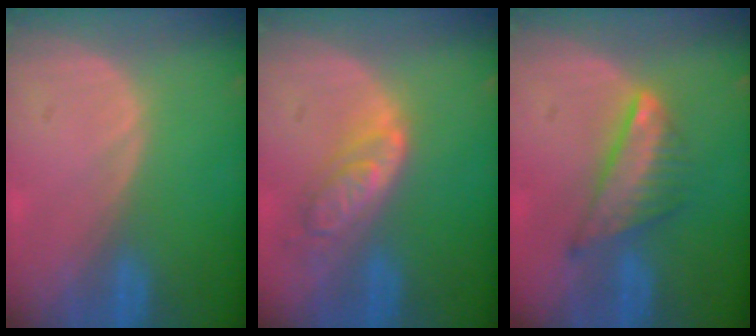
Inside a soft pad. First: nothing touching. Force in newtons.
{"total": 6.2, "press": 5.5, "slide": 2.8}
{"total": 7.5, "press": 6.4, "slide": 3.9}